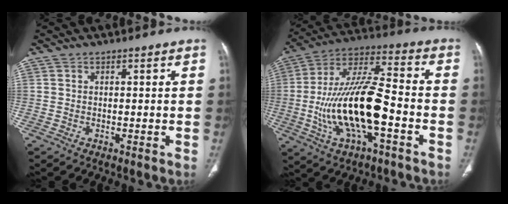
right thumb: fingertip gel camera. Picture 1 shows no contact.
{"total": 19.9, "force": [-4.6, 7.4, 17.8], "torque": [-0.348, 0.039, -0.080]}